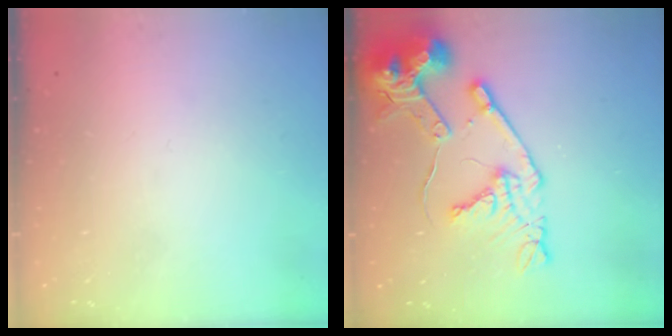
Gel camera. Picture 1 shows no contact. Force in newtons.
{"total": 16.8, "press": 16.7, "slide": 1.7}